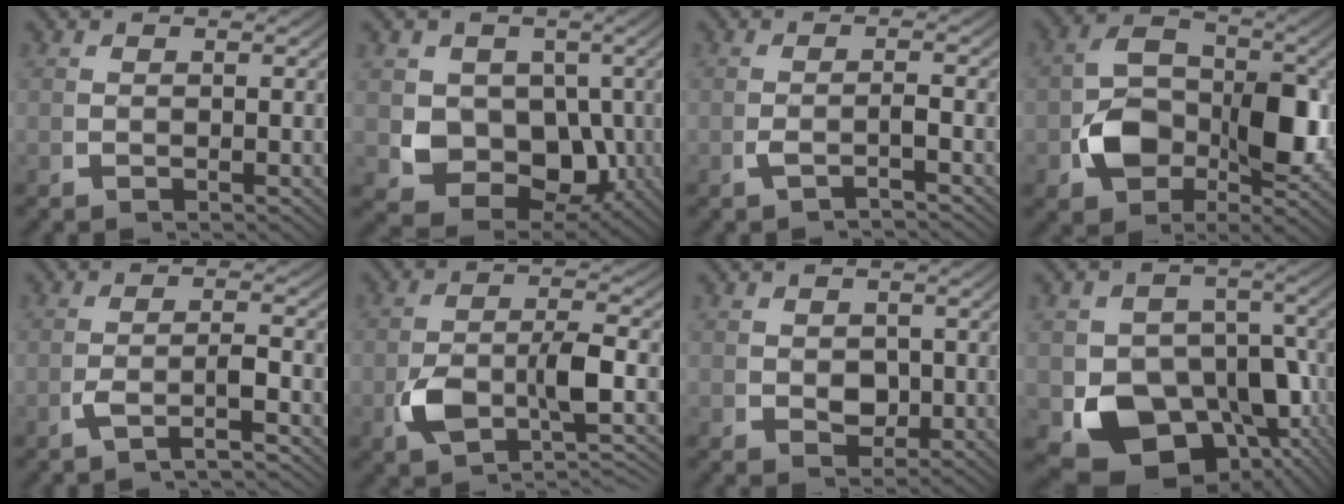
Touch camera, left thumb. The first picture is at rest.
{"total": 10.4, "force": [-1.0, 8.6, 5.9], "torque": [-0.141, -0.057, 0.000]}
{"total": 1.7, "force": [-1.1, 0.2, 1.3], "torque": [-0.033, 0.002, -0.019]}
{"total": 9.5, "force": [-1.5, 6.4, 6.9], "torque": [-0.132, -0.026, -0.020]}
{"total": 2.8, "force": [-1.6, 0.6, 2.3], "torque": [-0.050, 0.000, -0.028]}
{"total": 6.4, "force": [-3.6, 2.5, 4.6], "torque": [-0.101, -0.013, -0.053]}
{"total": 2.6, "force": [0.1, 2.1, 1.5], "torque": [-0.022, -0.011, 0.009]}
{"total": 14.5, "force": [-4.8, 10.7, 8.6], "torque": [-0.174, -0.073, -0.054]}